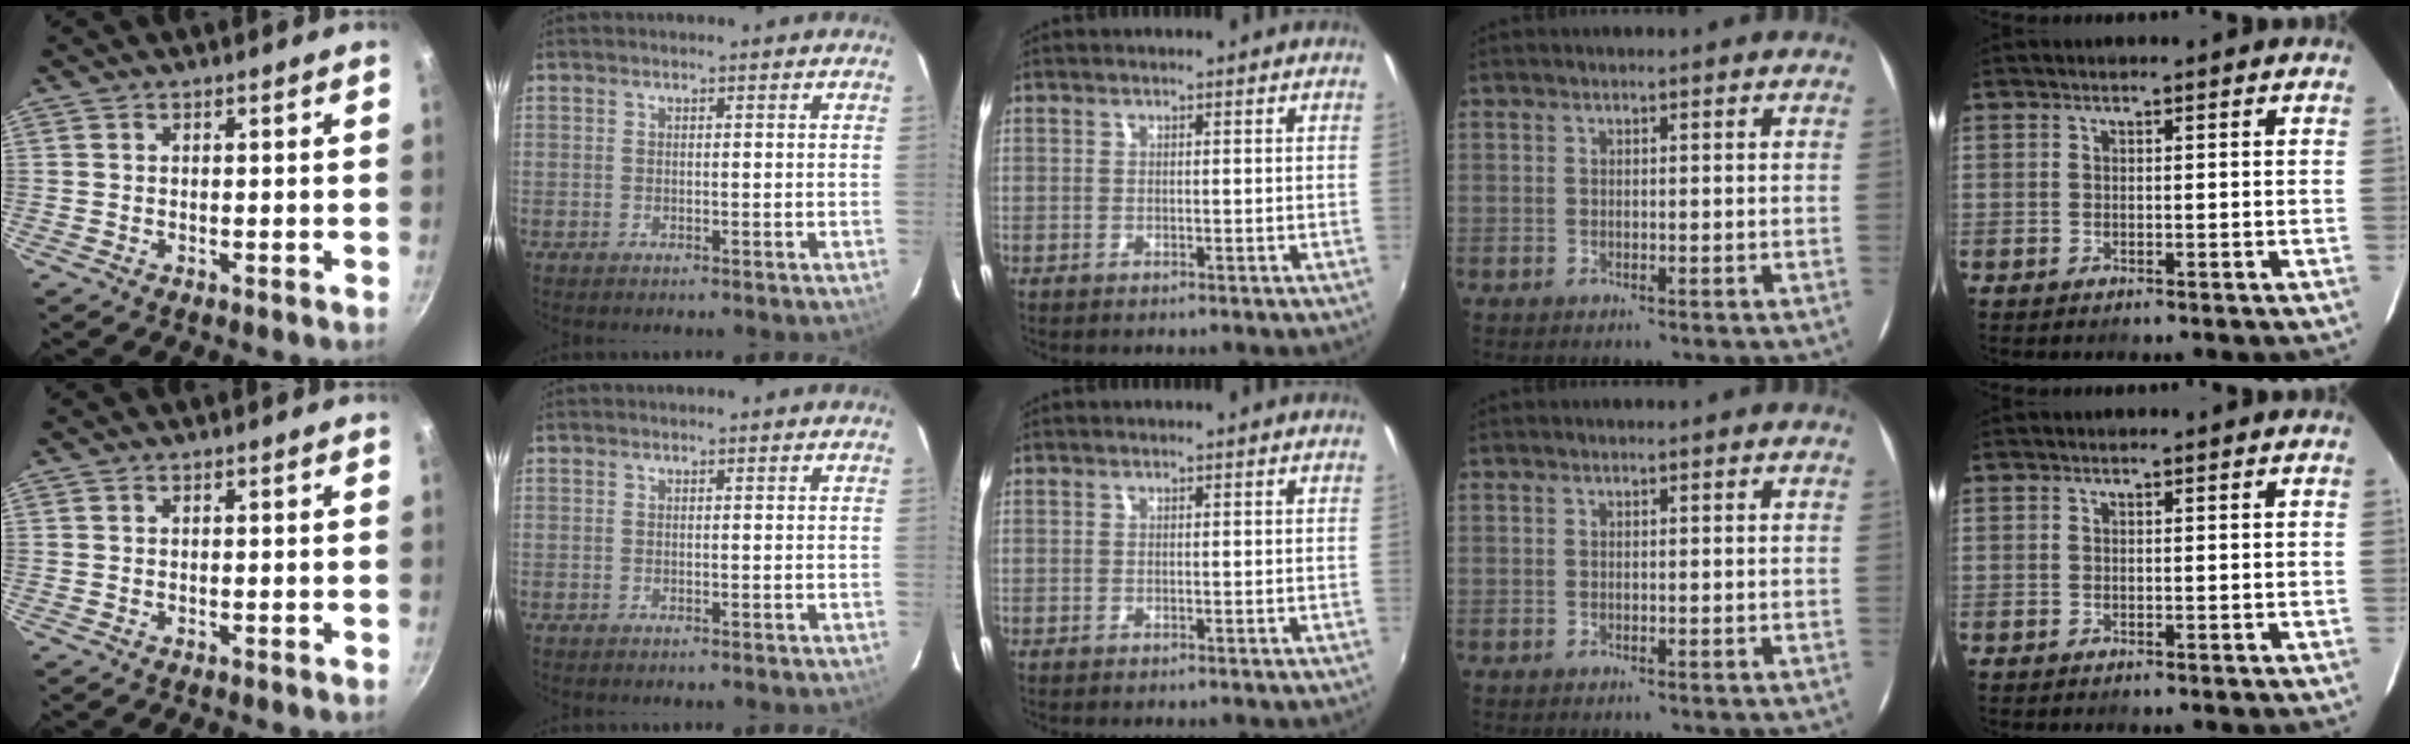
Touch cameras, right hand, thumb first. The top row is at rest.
{}